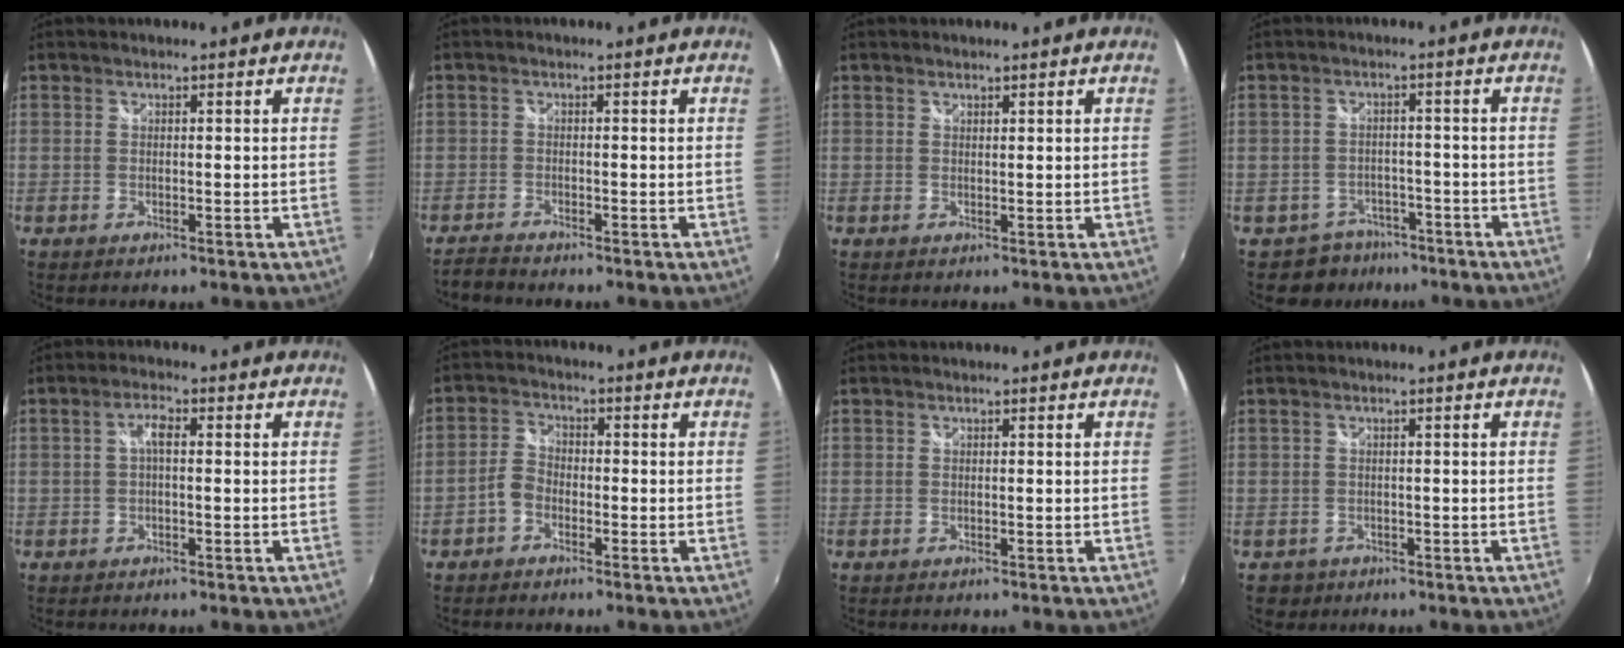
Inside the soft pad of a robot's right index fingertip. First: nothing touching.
{"total": 2.5, "force": [-2.4, 0.5, 0.4], "torque": [-0.019, -0.010, -0.051]}
{"total": 0.5, "force": [0.5, 0.1, 0.1], "torque": [0.000, 0.001, 0.010]}
{"total": 6.0, "force": [-4.3, 4.2, 0.2], "torque": [-0.016, 0.019, -0.063]}
{"total": 2.5, "force": [0.0, 0.8, 2.4], "torque": [-0.047, 0.009, -0.001]}
{"total": 3.3, "force": [-1.9, 2.2, 1.6], "torque": [-0.033, 0.012, -0.037]}
{"total": 0.0}
{"total": 2.7, "force": [-1.1, 2.5, 0.4], "torque": [-0.016, -0.002, -0.012]}